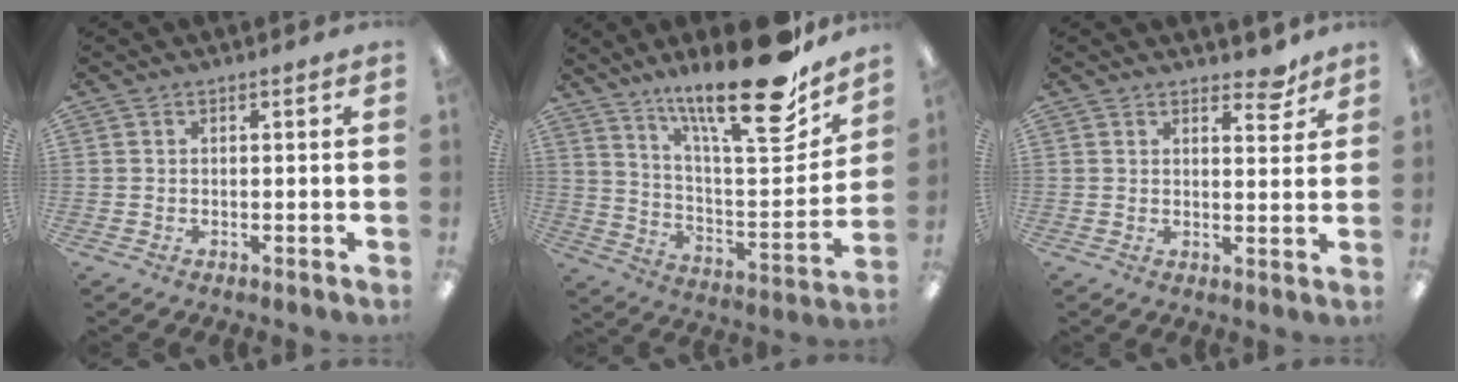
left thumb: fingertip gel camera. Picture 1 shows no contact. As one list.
[{"total": 23.3, "force": [18.0, 4.5, 14.2], "torque": [-0.218, -0.127, 0.287]}, {"total": 4.8, "force": [3.8, 2.0, 2.1], "torque": [-0.010, -0.024, 0.062]}]